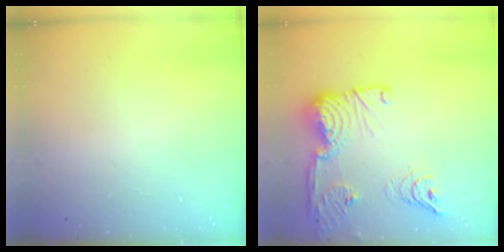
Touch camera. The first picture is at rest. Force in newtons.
{"total": 21.8, "press": 20.6, "slide": 6.9}